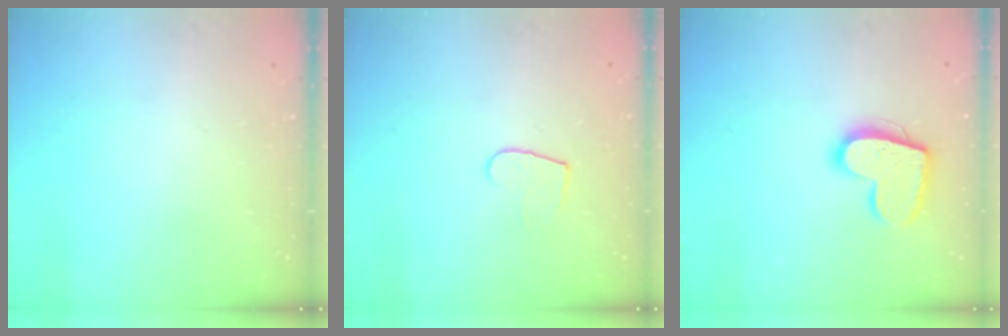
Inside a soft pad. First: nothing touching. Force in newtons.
{"total": 6.0, "press": 6.0, "slide": 0.5}
{"total": 14.8, "press": 14.8, "slide": 1.0}